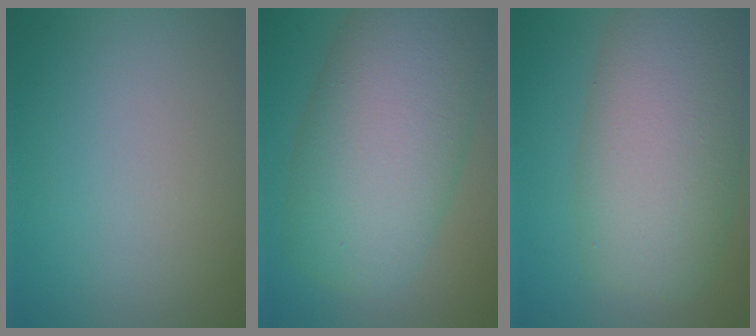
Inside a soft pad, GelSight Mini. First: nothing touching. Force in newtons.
{"total": 11.0, "press": 11.0, "slide": 0.4}
{"total": 10.4, "press": 10.4, "slide": 0.2}